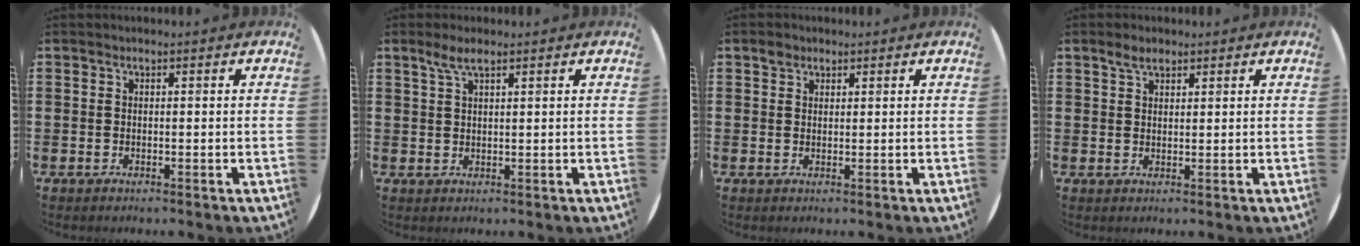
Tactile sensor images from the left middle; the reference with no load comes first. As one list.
[{"total": 2.8, "force": [2.0, 0.6, 1.9], "torque": [-0.041, 0.005, 0.034]}, {"total": 1.5, "force": [1.2, 0.9, 0.3], "torque": [0.010, -0.001, 0.019]}, {"total": 2.4, "force": [1.9, 1.1, 1.1], "torque": [-0.015, 0.002, 0.033]}]